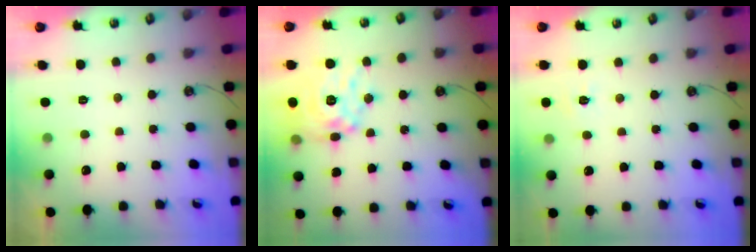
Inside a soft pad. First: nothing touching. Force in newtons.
{"total": 15.6, "press": 15.5, "slide": 1.4}
{"total": 5.0, "press": 4.9, "slide": 0.5}